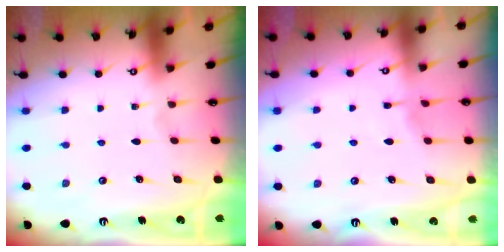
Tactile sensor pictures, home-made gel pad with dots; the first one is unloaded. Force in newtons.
{"total": 3.5, "press": 3.5, "slide": 0.5}